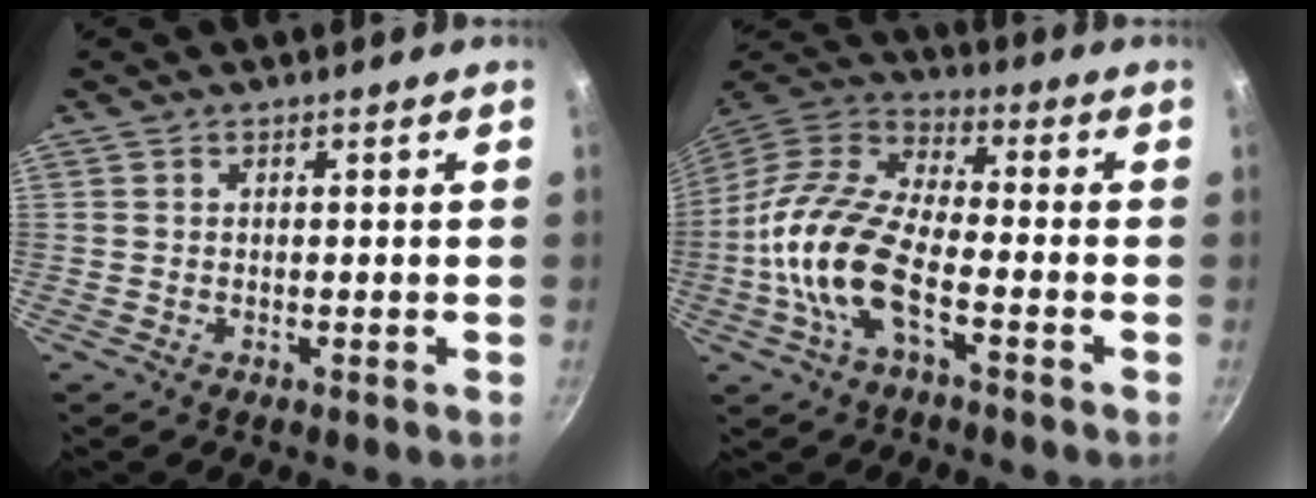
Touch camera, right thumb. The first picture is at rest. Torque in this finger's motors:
{"motor_torque": [0.27, 0.95, 1.77, -0.69, 0.61]}